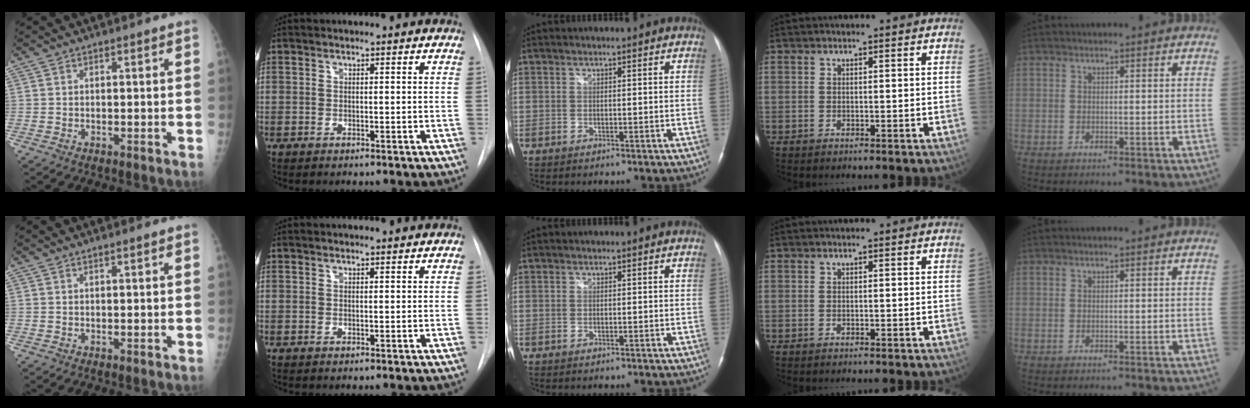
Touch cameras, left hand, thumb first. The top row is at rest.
{"thumb": {"total": 0.6, "force": [0.3, 0.0, 0.5], "torque": [-0.010, 0.001, 0.005]}, "index": {"total": 1.6, "force": [1.5, 0.2, 0.1], "torque": [-0.009, 0.007, 0.018]}}